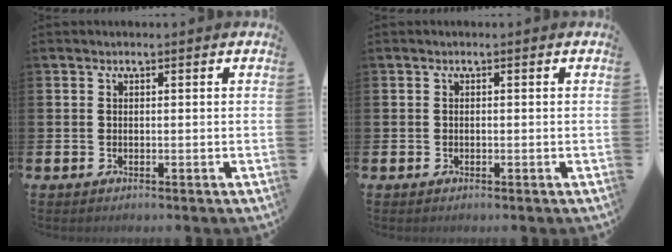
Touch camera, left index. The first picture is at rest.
{"total": 0.0}